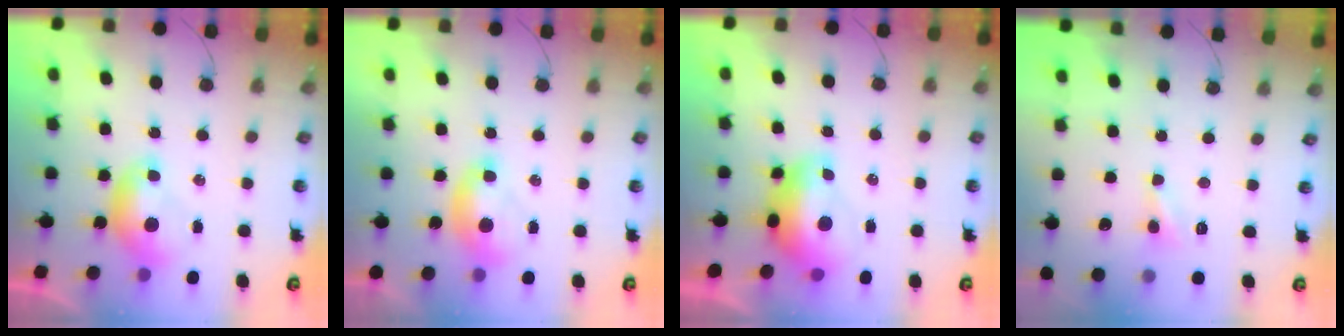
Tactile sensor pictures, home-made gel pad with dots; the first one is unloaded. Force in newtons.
{"total": 1.7, "press": 1.7, "slide": 0.5}
{"total": 2.9, "press": 2.8, "slide": 0.7}
{"total": 2.4, "press": 2.3, "slide": 0.4}